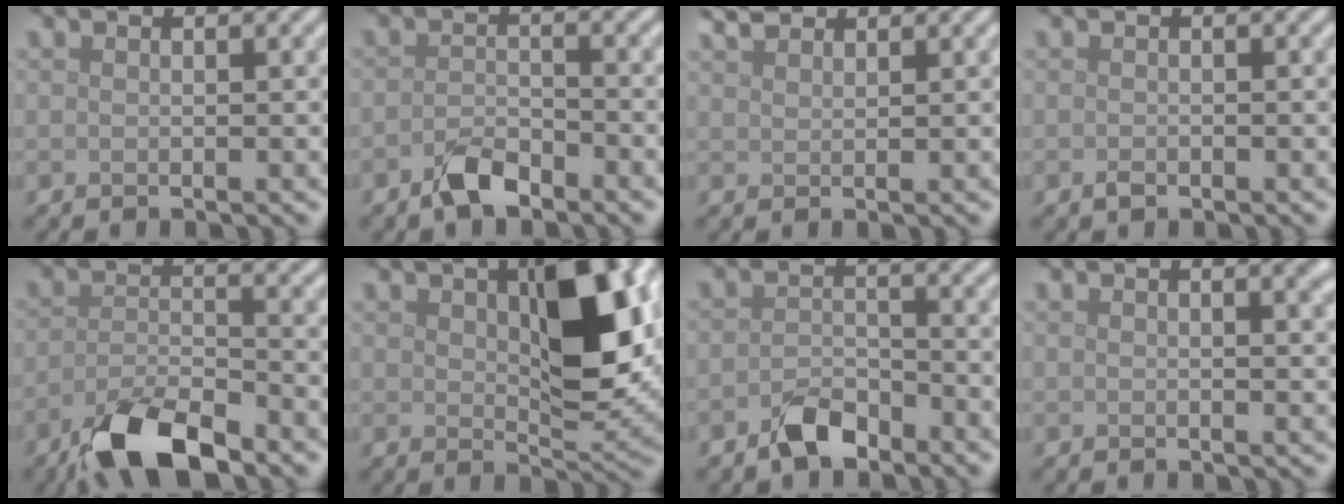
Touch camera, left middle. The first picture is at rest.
{"total": 2.9, "force": [-2.2, 1.2, 1.6], "torque": [-0.031, 0.003, -0.043]}
{"total": 1.9, "force": [1.7, 0.7, 0.7], "torque": [-0.015, 0.009, 0.036]}
{"total": 0.7, "force": [-0.5, 0.4, 0.4], "torque": [-0.009, -0.001, -0.008]}
{"total": 7.6, "force": [-5.6, 2.3, 4.6], "torque": [-0.089, -0.008, -0.105]}
{"total": 9.9, "force": [2.2, 4.6, 8.6], "torque": [-0.135, 0.003, 0.040]}
{"total": 3.1, "force": [-2.3, 1.5, 1.4], "torque": [-0.026, 0.006, -0.047]}
{"total": 2.8, "force": [1.1, 1.1, 2.4], "torque": [-0.015, 0.007, 0.015]}